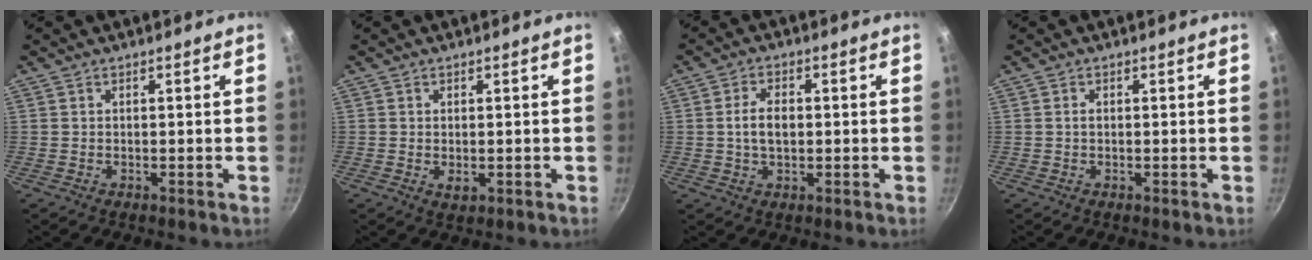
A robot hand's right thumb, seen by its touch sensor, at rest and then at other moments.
{"total": 1.9, "force": [-0.2, 1.1, 1.5], "torque": [-0.025, -0.004, -0.001]}
{"total": 5.2, "force": [0.1, 3.1, 4.1], "torque": [-0.066, 0.009, -0.003]}
{"total": 0.6, "force": [0.0, 0.4, 0.5], "torque": [-0.008, 0.004, -0.002]}